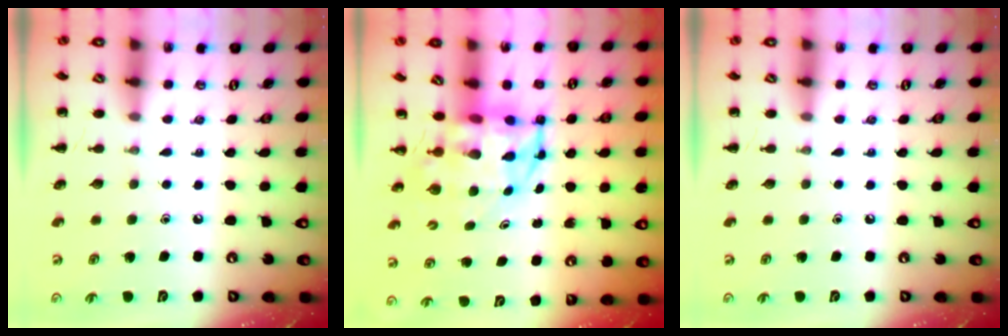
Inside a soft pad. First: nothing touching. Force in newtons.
{"total": 5.4, "press": 5.0, "slide": 1.8}
{"total": 0.0}